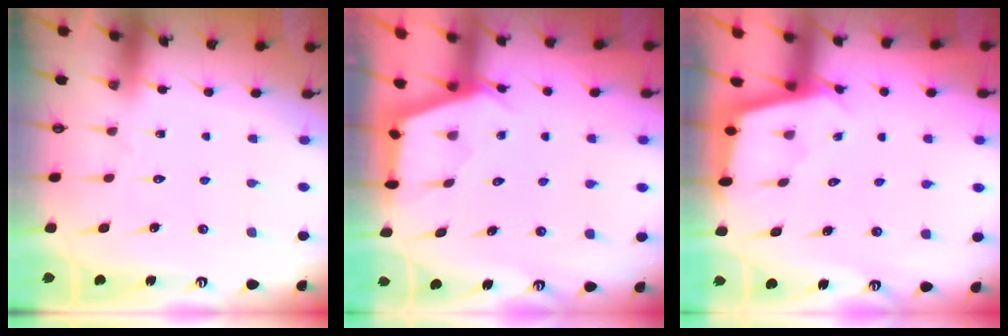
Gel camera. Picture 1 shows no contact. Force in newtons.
{"total": 2.8, "press": 2.8, "slide": 0.3}
{"total": 2.4, "press": 2.4, "slide": 0.1}